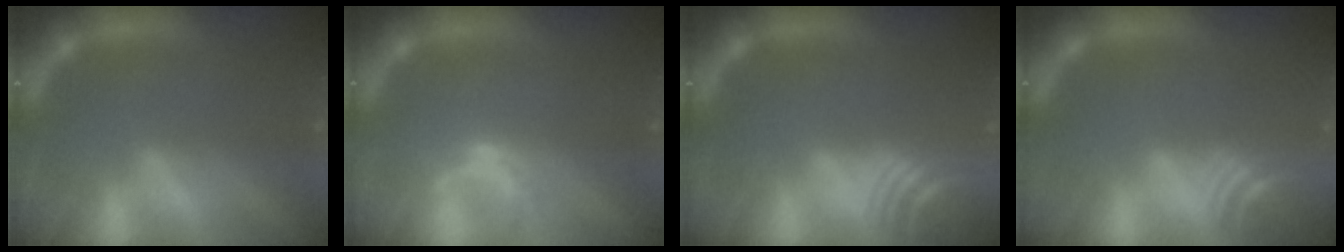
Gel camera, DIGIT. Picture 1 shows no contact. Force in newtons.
{"total": 1.5}
{"total": 9.6}
{"total": 6.0}